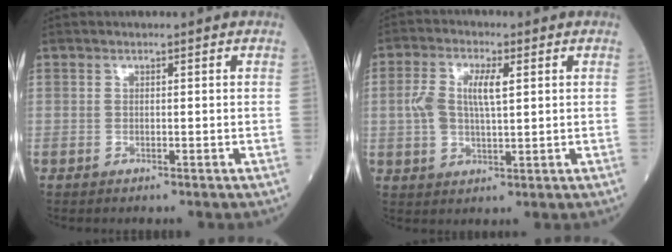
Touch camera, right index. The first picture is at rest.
{"total": 7.0, "force": [1.4, 2.5, 6.4], "torque": [-0.141, 0.016, 0.029]}